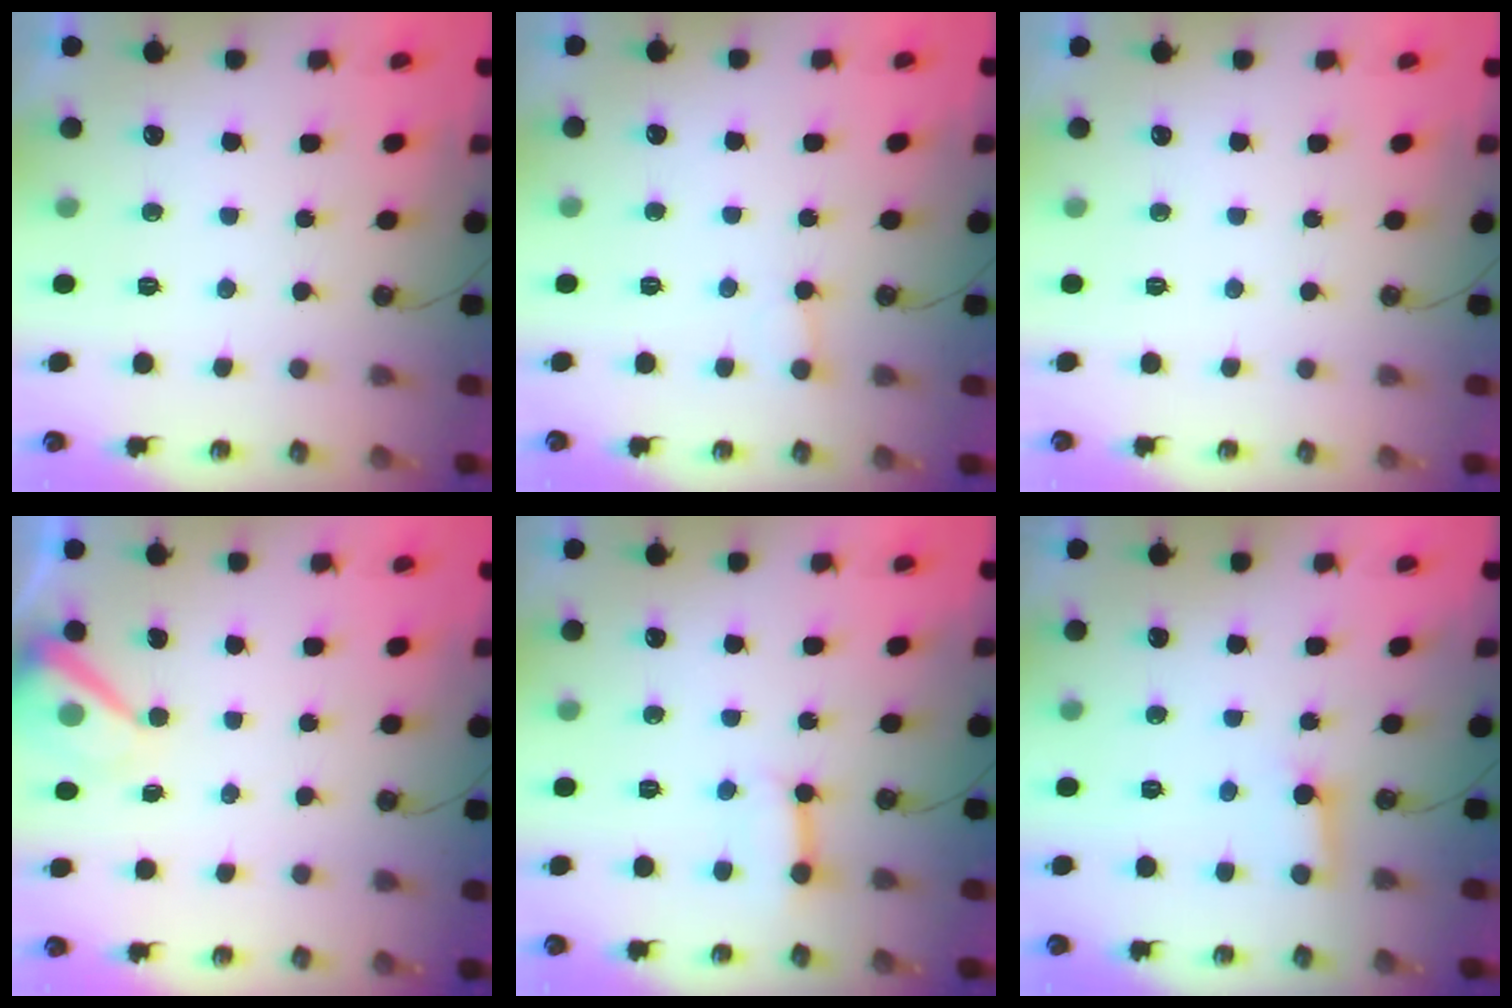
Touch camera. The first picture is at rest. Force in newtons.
{"total": 3.7, "press": 3.7, "slide": 0.3}
{"total": 0.0}
{"total": 8.5, "press": 8.5, "slide": 0.9}
{"total": 5.1, "press": 5.1, "slide": 0.6}
{"total": 2.8, "press": 2.8, "slide": 0.1}